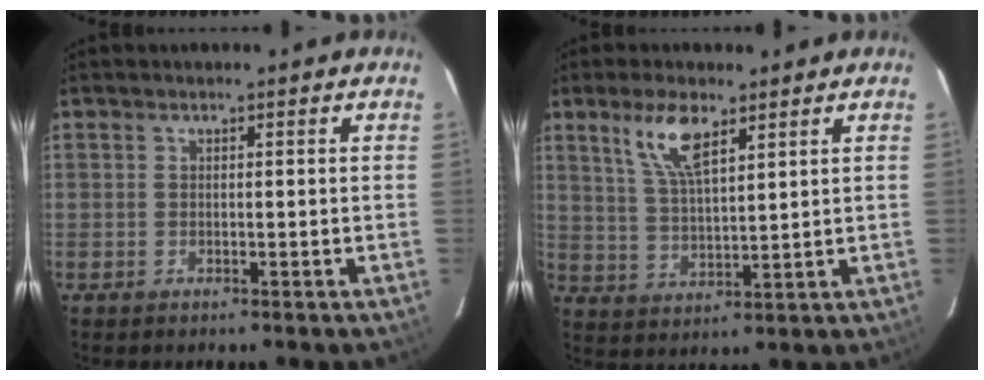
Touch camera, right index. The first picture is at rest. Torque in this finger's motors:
{"motor_torque": [0.35, 0.01, 0.34, 0.11]}